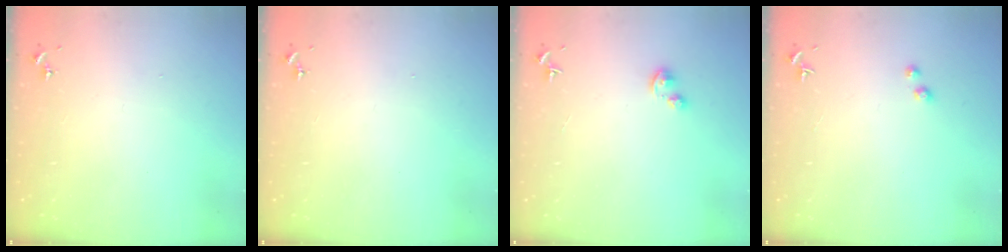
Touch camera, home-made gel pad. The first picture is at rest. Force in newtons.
{"total": 0.0}
{"total": 2.9, "press": 2.9, "slide": 0.1}
{"total": 1.8, "press": 1.7, "slide": 0.2}